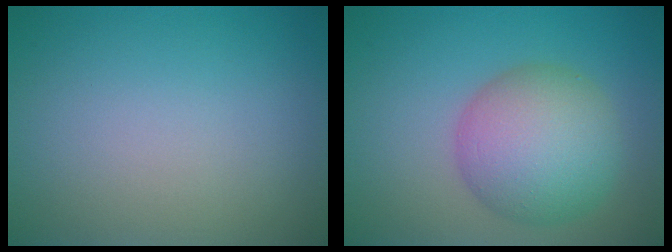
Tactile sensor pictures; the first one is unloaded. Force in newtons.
{"total": 7.3, "press": 7.3, "slide": 0.2}